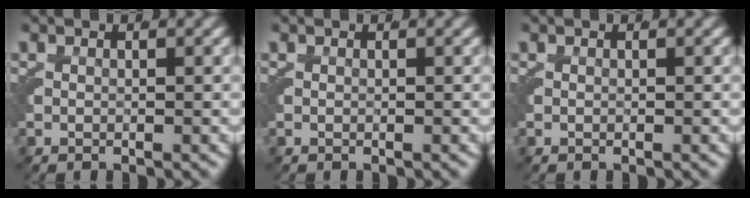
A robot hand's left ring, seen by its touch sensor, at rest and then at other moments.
{"total": 0.0}
{"total": 0.0}